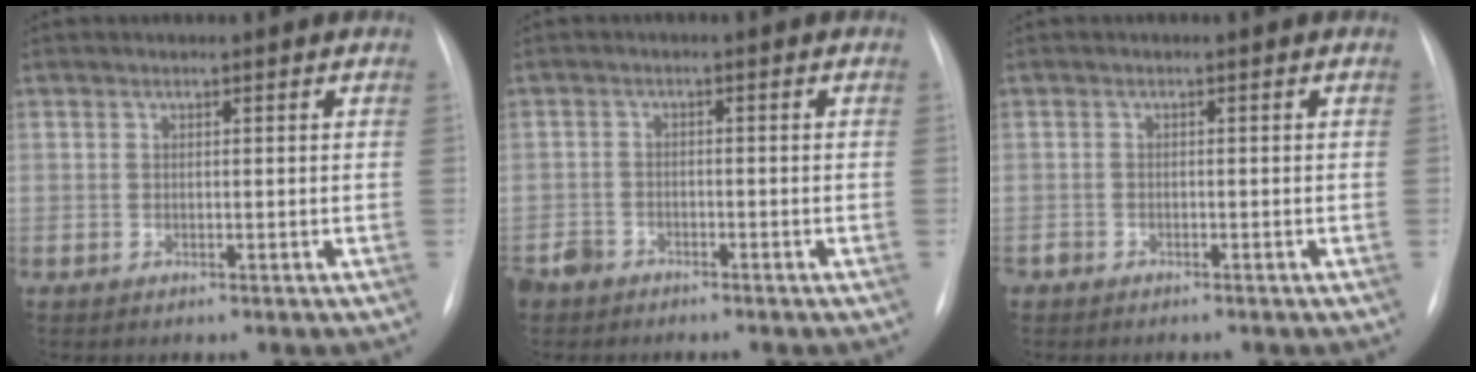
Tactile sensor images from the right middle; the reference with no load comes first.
{"total": 3.2, "force": [-2.7, 1.6, 0.3], "torque": [-0.008, 0.001, -0.051]}
{"total": 1.7, "force": [-1.5, 0.8, 0.3], "torque": [-0.007, 0.000, -0.024]}